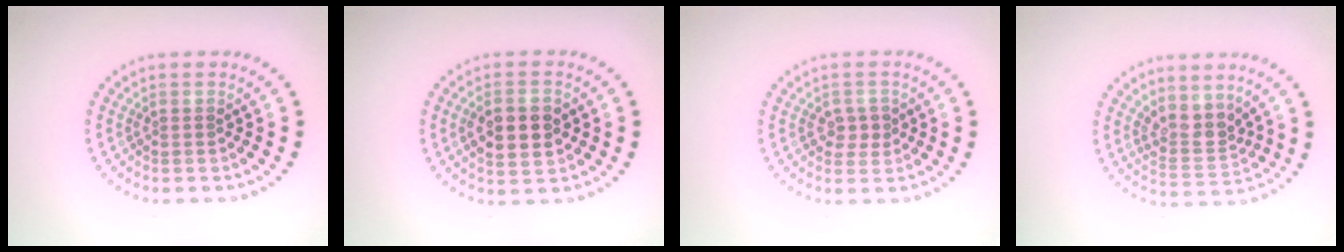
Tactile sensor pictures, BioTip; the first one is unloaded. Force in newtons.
{"total": 4.5, "press": 4.5, "slide": 0.3}
{"total": 1.9, "press": 1.8, "slide": 0.3}
{"total": 3.1, "press": 2.4, "slide": 1.9}